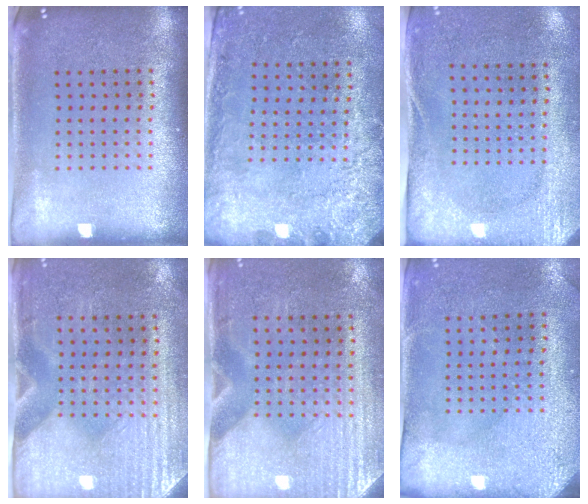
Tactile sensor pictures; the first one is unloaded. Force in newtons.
{"total": 2.7, "press": 2.1, "slide": 1.6}
{"total": 2.8, "press": 2.2, "slide": 1.7}
{"total": 3.0, "press": 2.6, "slide": 1.5}
{"total": 3.0, "press": 2.6, "slide": 1.5}
{"total": 3.0, "press": 2.5, "slide": 1.7}